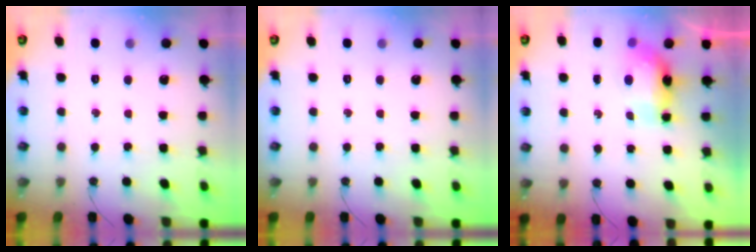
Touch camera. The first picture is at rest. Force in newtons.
{"total": 0.0}
{"total": 11.3, "press": 8.7, "slide": 7.2}